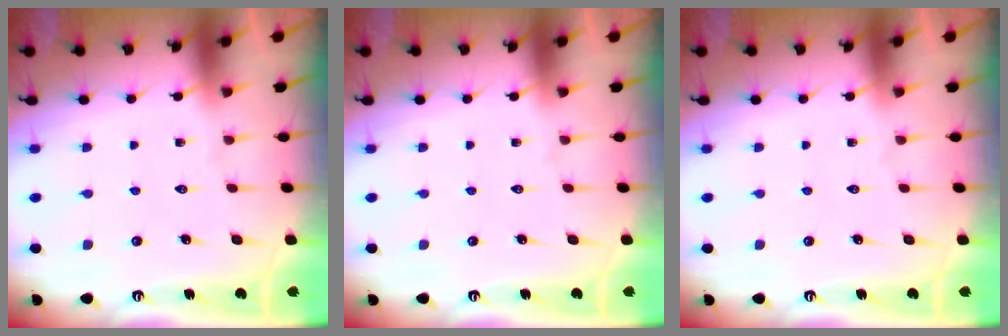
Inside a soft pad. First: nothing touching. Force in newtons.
{"total": 0.0}
{"total": 0.0}